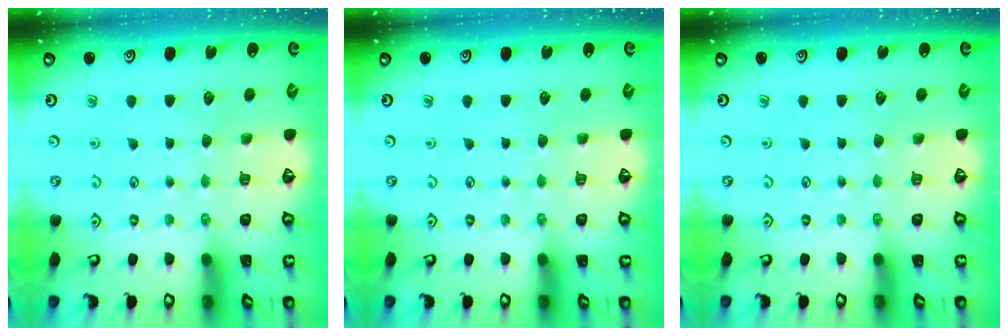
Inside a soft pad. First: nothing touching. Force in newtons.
{"total": 0.0}
{"total": 0.0}